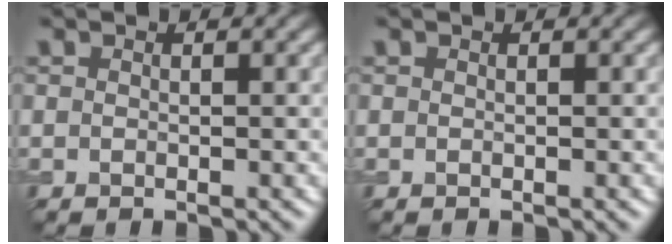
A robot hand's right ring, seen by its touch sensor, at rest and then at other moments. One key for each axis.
{"total": 0.0}